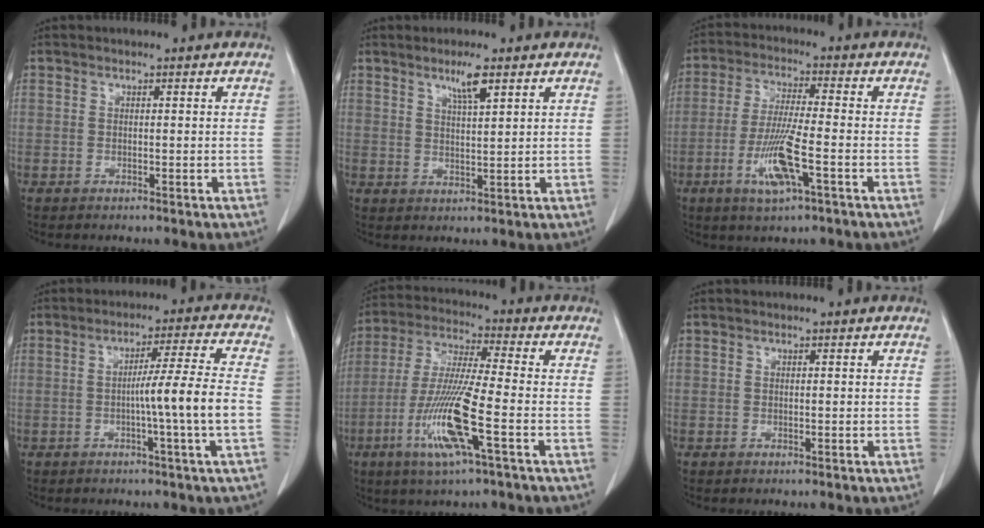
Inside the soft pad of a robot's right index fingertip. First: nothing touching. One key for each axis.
{"total": 3.9, "fx": 2.5, "fy": 0.1, "fz": 3.0, "tx": -0.056, "ty": -0.003, "tz": 0.045}
{"total": 8.9, "fx": -3.3, "fy": 0.6, "fz": 8.2, "tx": -0.165, "ty": -0.010, "tz": -0.062}
{"total": 8.6, "fx": -1.8, "fy": -1.8, "fz": 8.2, "tx": -0.128, "ty": 0.001, "tz": -0.029}
{"total": 12.8, "fx": -4.6, "fy": 0.1, "fz": 11.9, "tx": -0.245, "ty": -0.015, "tz": -0.092}
{"total": 0.0}